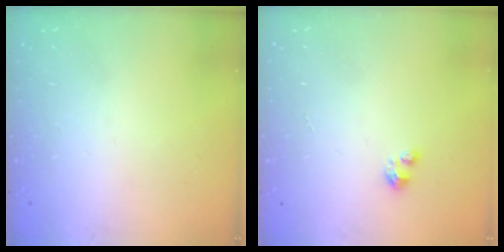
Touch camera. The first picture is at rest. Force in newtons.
{"total": 1.5, "press": 1.5, "slide": 0.1}